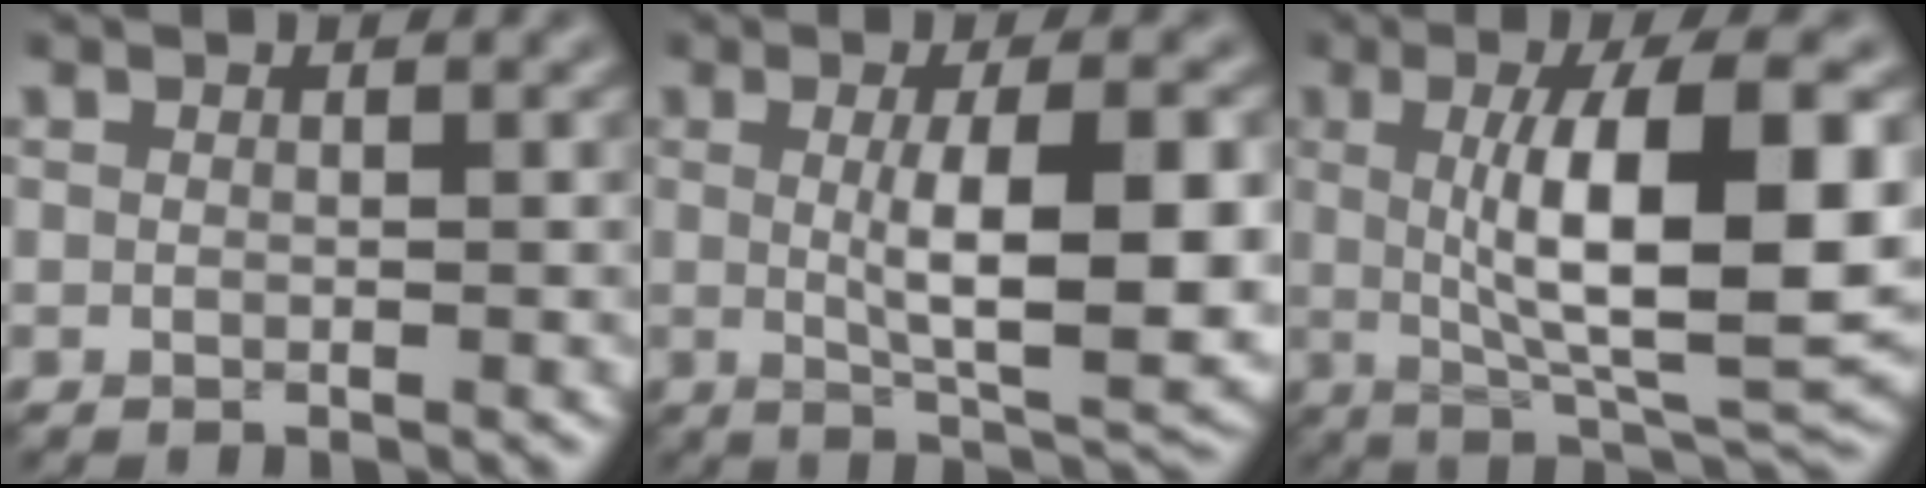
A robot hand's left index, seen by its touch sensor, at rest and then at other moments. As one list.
[{"total": 8.7, "force": [0.3, 2.1, 8.4], "torque": [-0.122, -0.002, 0.010]}, {"total": 11.1, "force": [1.2, 2.7, 10.7], "torque": [-0.152, 0.001, 0.023]}]